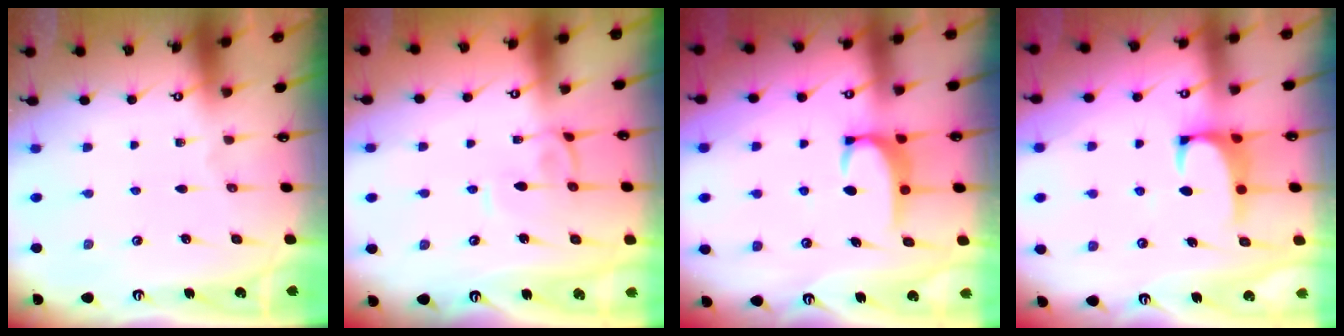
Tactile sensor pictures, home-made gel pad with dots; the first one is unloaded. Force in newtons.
{"total": 1.3, "press": 1.2, "slide": 0.5}
{"total": 2.7, "press": 2.7, "slide": 0.5}
{"total": 1.2, "press": 1.1, "slide": 0.5}